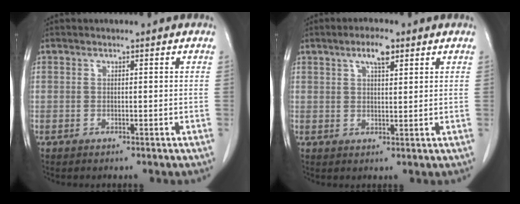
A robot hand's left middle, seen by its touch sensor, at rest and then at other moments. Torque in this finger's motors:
{"motor_torque": [0.62, -0.61, 0.06, 0.03]}